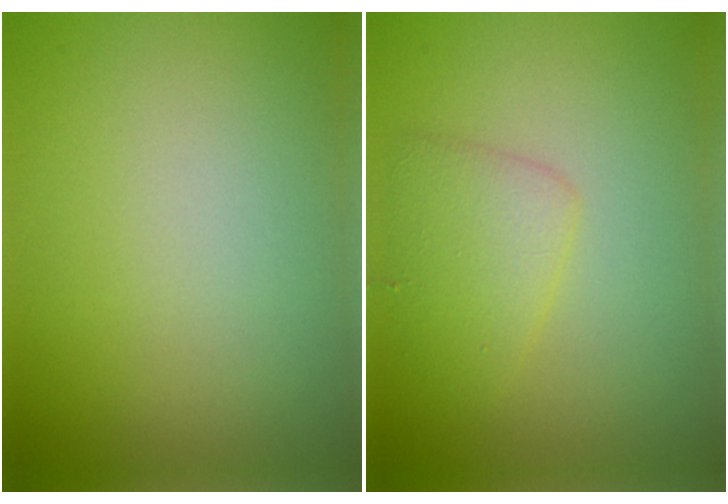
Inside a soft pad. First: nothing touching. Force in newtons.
{"total": 2.5, "press": 2.5, "slide": 0.1}